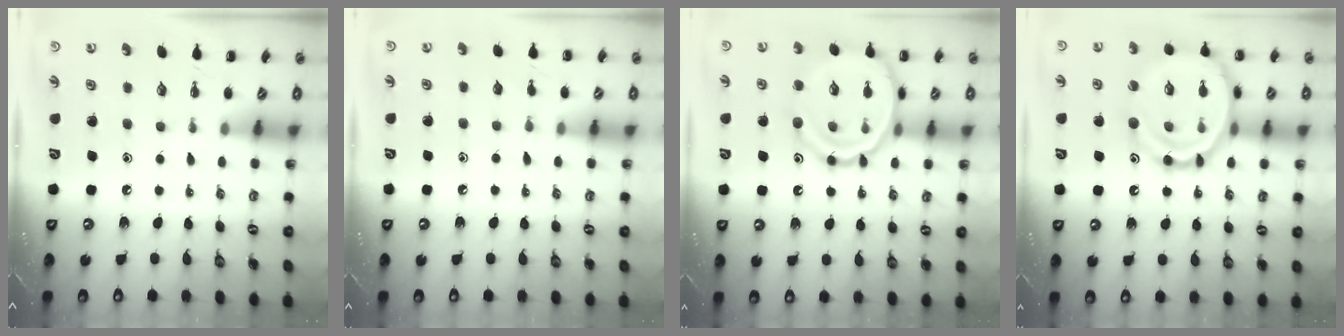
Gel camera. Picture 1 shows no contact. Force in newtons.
{"total": 3.7, "press": 3.6, "slide": 1.1}
{"total": 17.7, "press": 17.7, "slide": 1.3}
{"total": 19.4, "press": 19.3, "slide": 1.6}